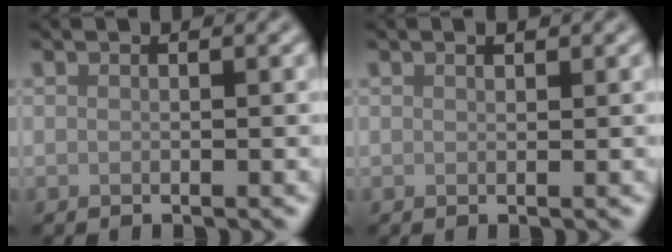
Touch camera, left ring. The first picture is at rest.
{"total": 0.7, "force": [0.5, 0.2, 0.4], "torque": [-0.007, 0.001, 0.009]}